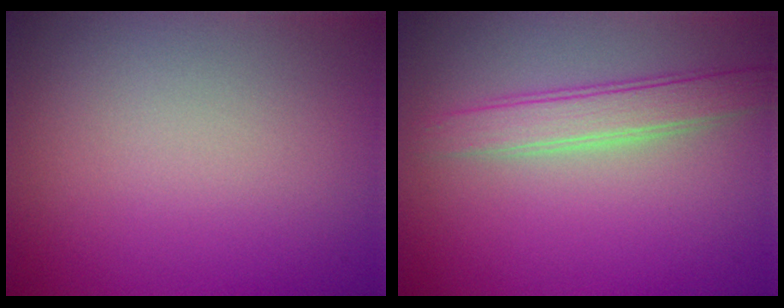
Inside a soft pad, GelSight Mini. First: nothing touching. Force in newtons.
{"total": 3.2, "press": 3.2, "slide": 0.1}